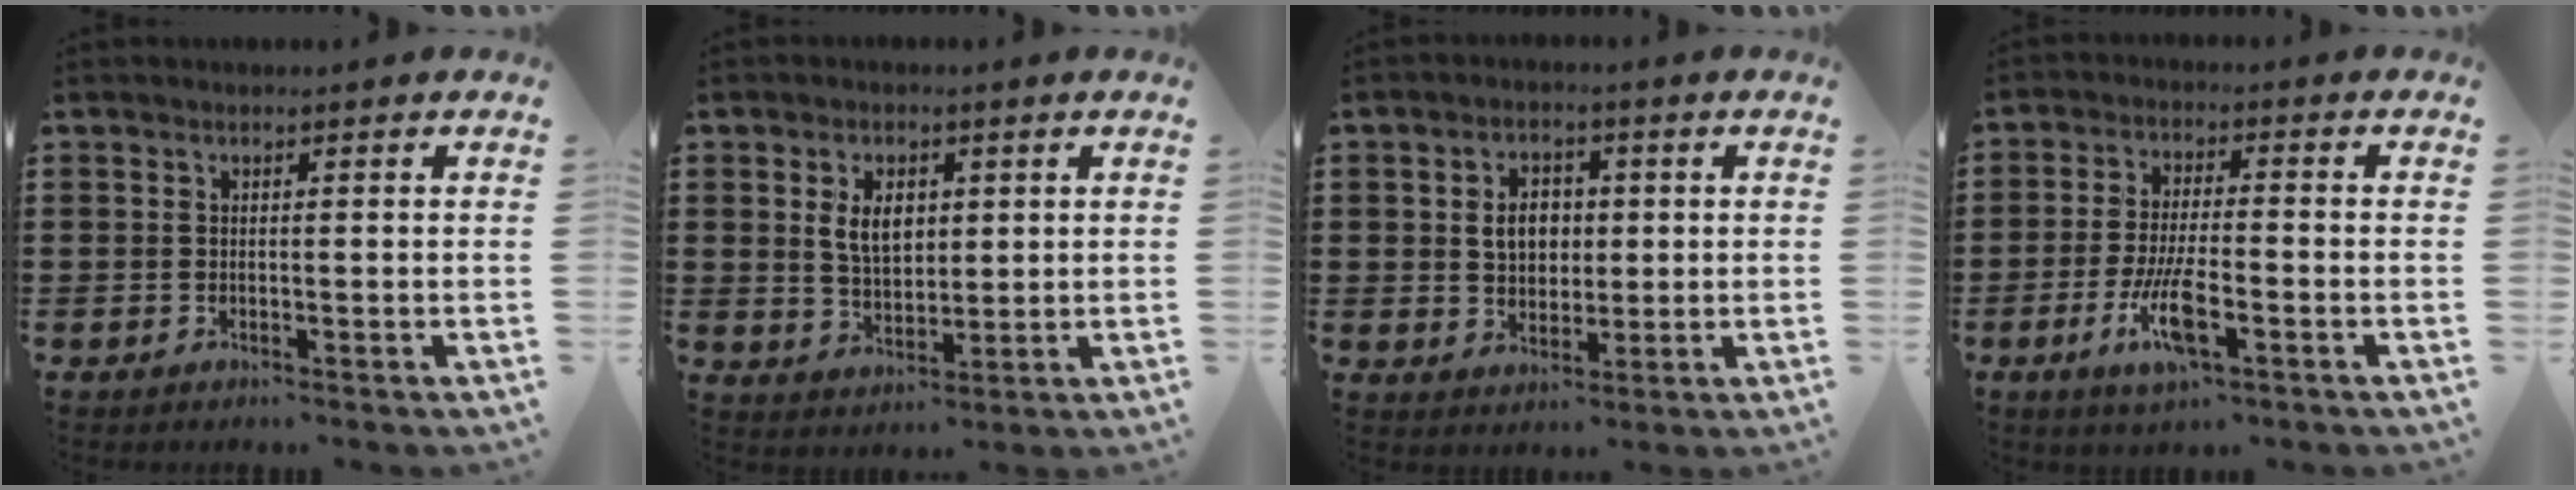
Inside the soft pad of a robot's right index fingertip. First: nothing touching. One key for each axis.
{"total": 5.4, "fx": 1.4, "fy": 3.4, "fz": 4.0, "tx": -0.082, "ty": 0.010, "tz": 0.020}
{"total": 4.9, "fx": 0.4, "fy": 3.7, "fz": 3.2, "tx": -0.065, "ty": 0.010, "tz": 0.002}
{"total": 7.7, "fx": -3.2, "fy": 1.9, "fz": 6.7, "tx": -0.146, "ty": -0.014, "tz": -0.060}